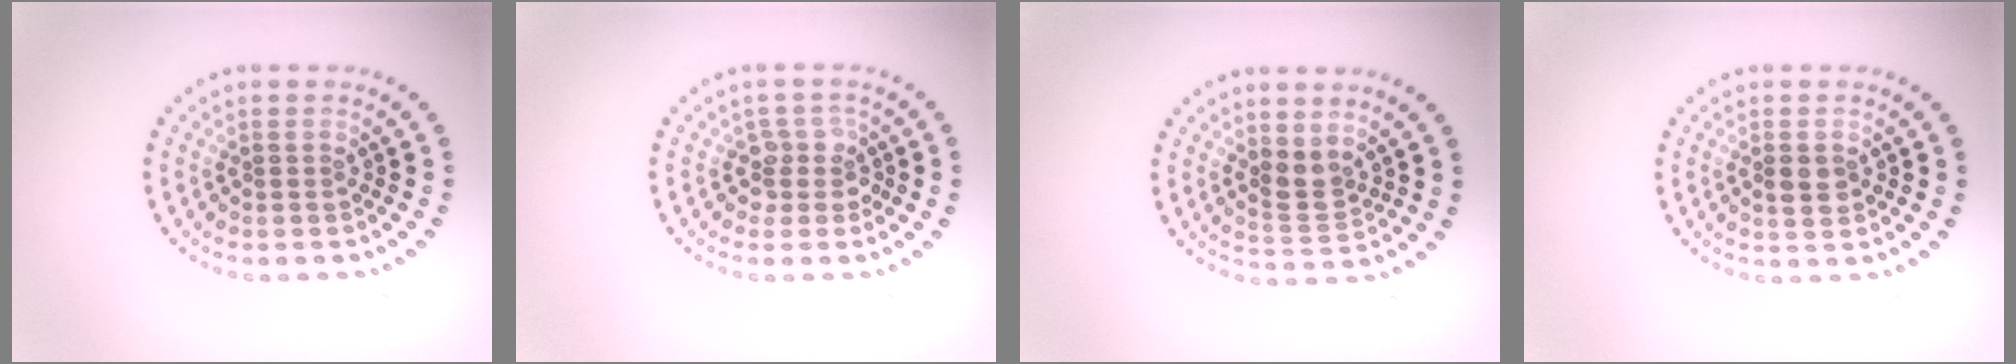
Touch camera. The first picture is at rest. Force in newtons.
{"total": 2.1, "press": 1.6, "slide": 1.4}
{"total": 2.0, "press": 1.7, "slide": 1.1}
{"total": 1.8, "press": 1.8, "slide": 0.2}